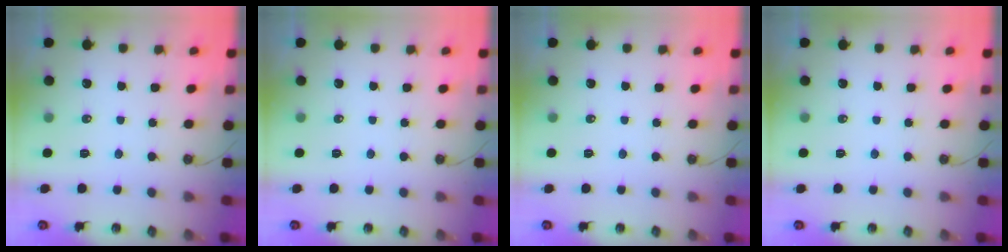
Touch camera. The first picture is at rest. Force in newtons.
{"total": 0.0}
{"total": 0.0}
{"total": 0.0}